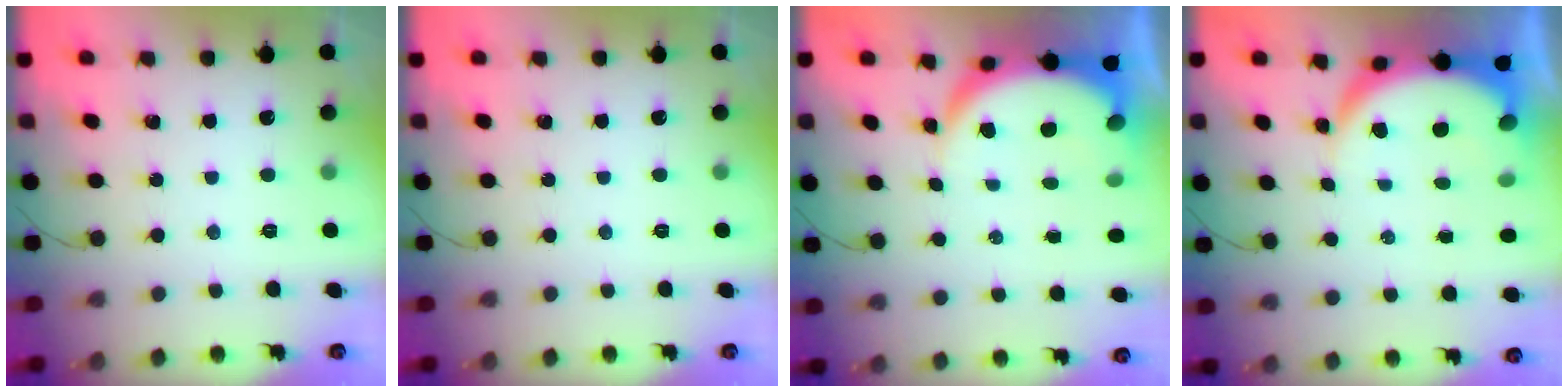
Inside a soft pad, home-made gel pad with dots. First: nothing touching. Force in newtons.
{"total": 0.0}
{"total": 8.9, "press": 8.9, "slide": 1.0}
{"total": 8.9, "press": 8.9, "slide": 1.0}